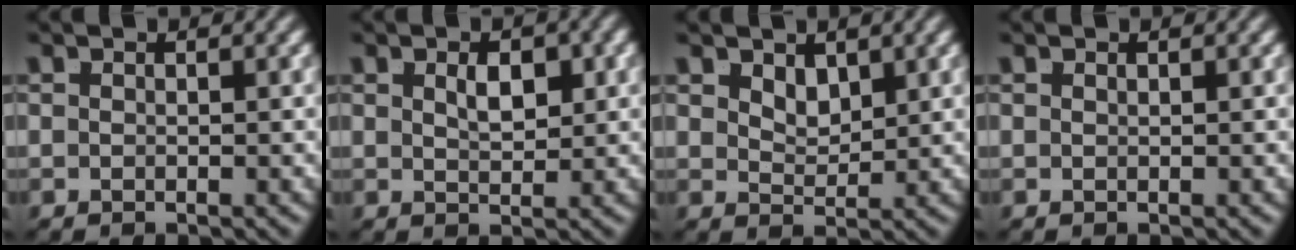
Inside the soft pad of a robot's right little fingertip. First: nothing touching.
{"total": 2.1, "force": [0.6, 0.6, 2.0], "torque": [-0.016, -0.006, 0.016]}
{"total": 2.2, "force": [1.8, 0.7, 1.0], "torque": [-0.008, -0.011, 0.040]}
{"total": 0.0}